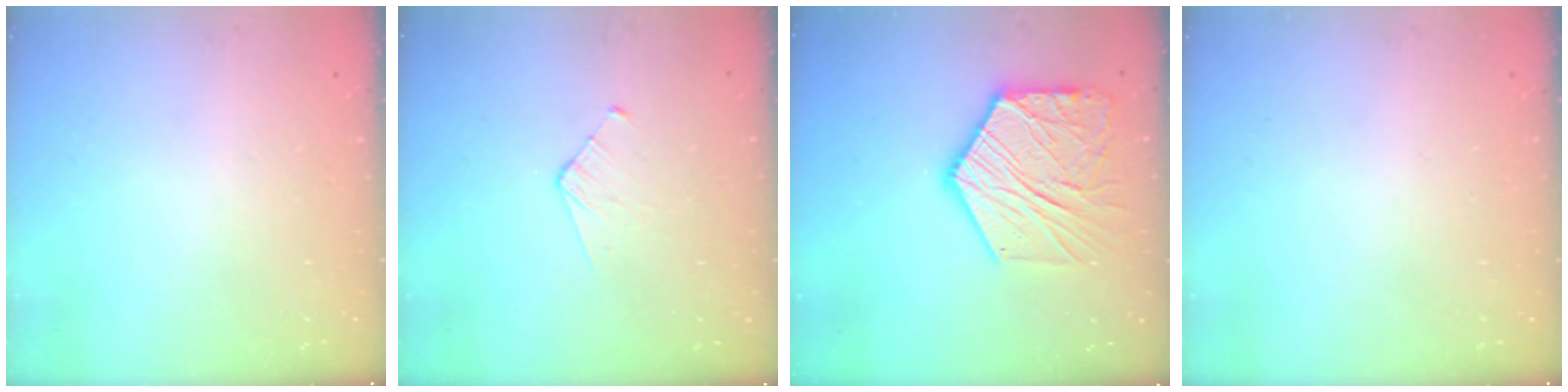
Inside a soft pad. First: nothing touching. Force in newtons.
{"total": 3.9, "press": 3.9, "slide": 0.3}
{"total": 18.2, "press": 18.1, "slide": 1.6}
{"total": 0.0}